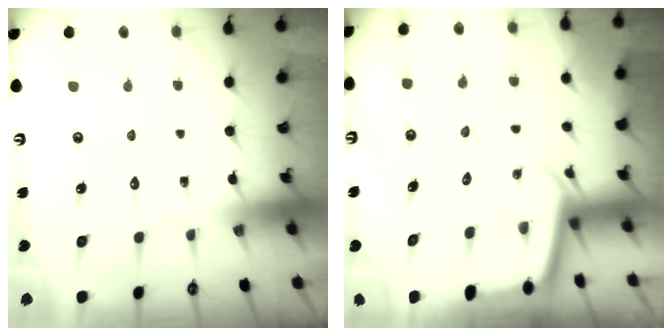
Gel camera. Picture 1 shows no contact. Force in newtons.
{"total": 2.3, "press": 2.3, "slide": 0.1}